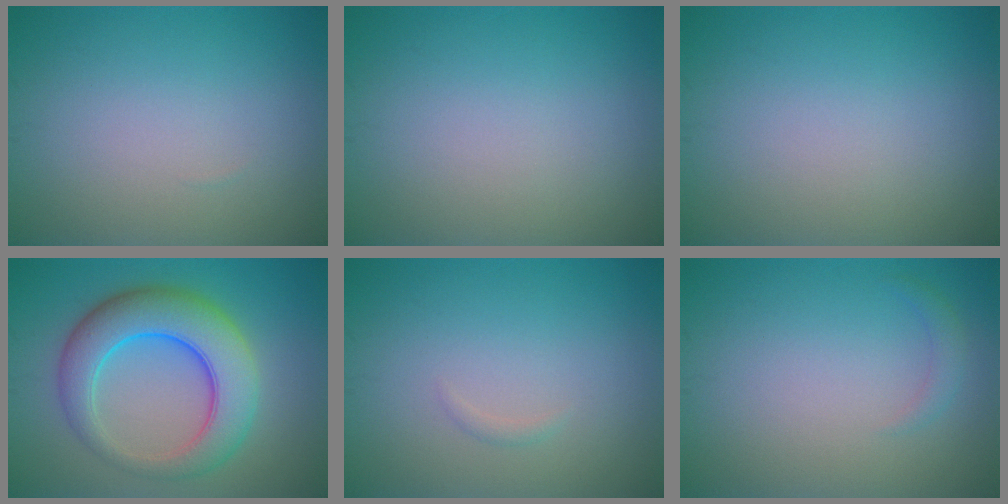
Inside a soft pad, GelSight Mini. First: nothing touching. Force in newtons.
{"total": 0.0}
{"total": 0.0}
{"total": 8.2, "press": 8.2, "slide": 0.0}
{"total": 0.5, "press": 0.5, "slide": 0.0}
{"total": 1.0, "press": 1.0, "slide": 0.1}